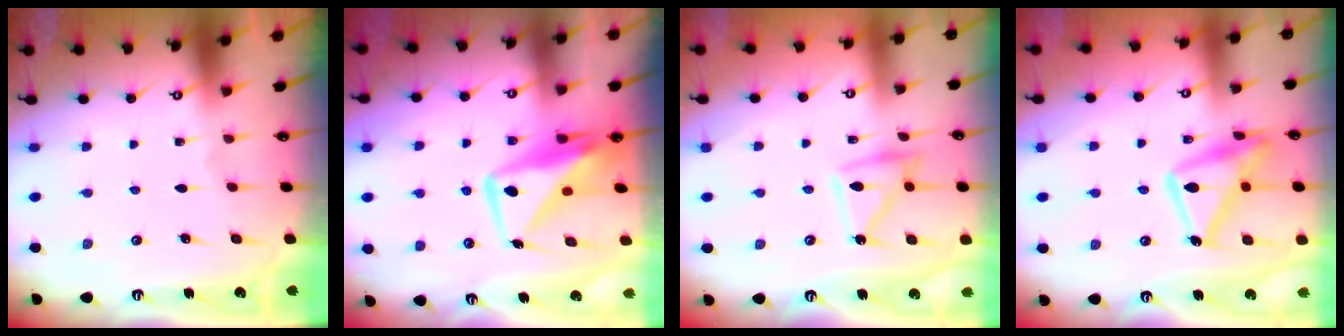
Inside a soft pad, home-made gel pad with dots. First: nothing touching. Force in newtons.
{"total": 11.3, "press": 11.2, "slide": 0.9}
{"total": 10.8, "press": 10.7, "slide": 0.9}
{"total": 16.5, "press": 16.4, "slide": 1.3}